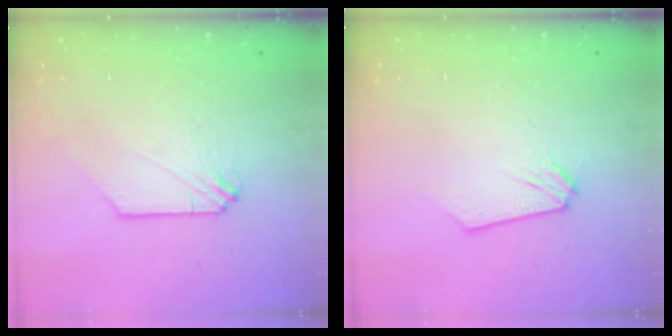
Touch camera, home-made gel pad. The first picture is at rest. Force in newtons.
{"total": 0.0}